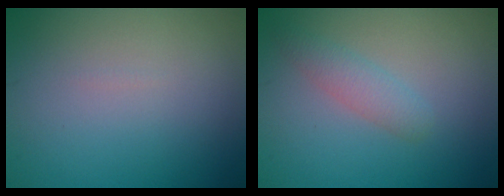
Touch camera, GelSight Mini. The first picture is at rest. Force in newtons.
{"total": 1.9, "press": 1.9, "slide": 0.0}